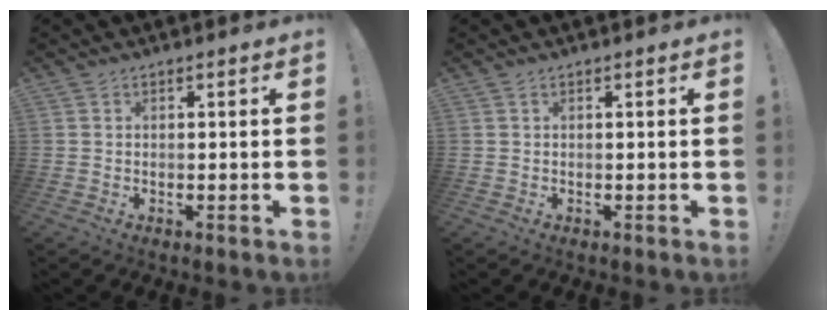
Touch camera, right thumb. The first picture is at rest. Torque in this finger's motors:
{"motor_torque": [-0.02, -0.22, -0.34, 0.24, 0.00]}